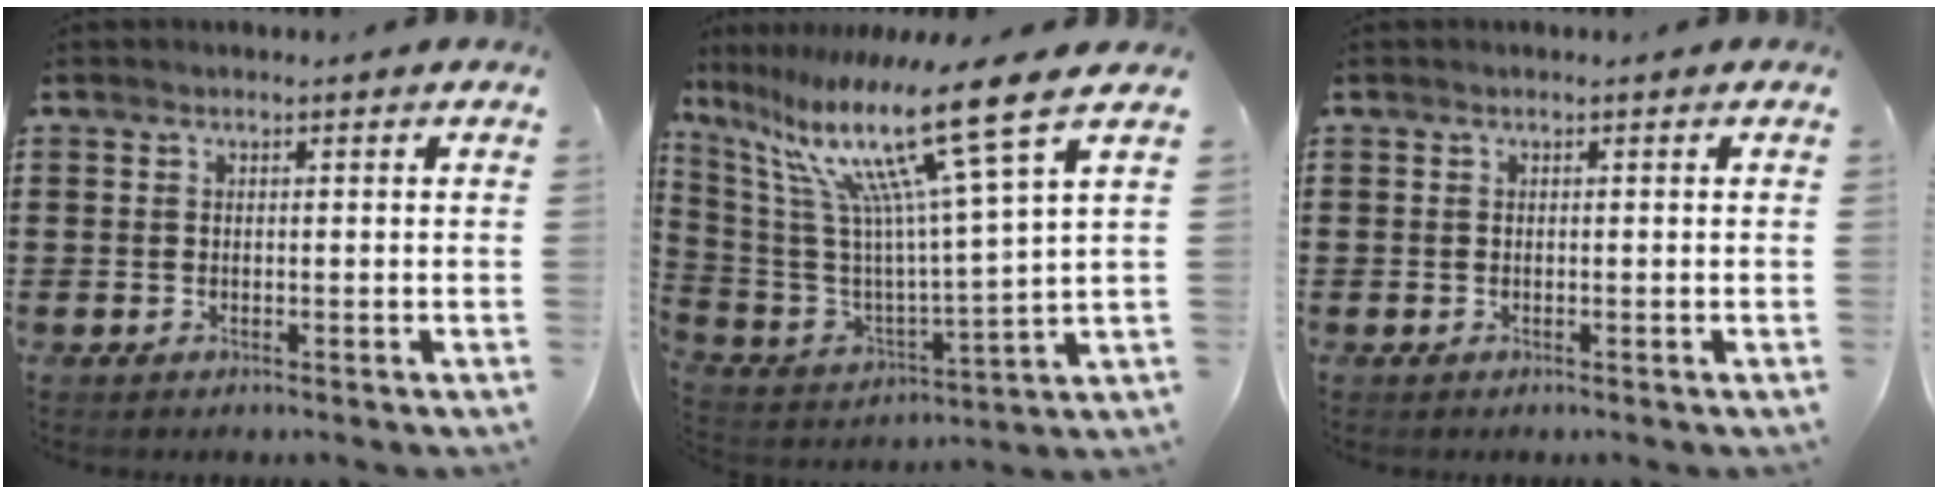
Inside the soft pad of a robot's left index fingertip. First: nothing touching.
{"total": 17.9, "force": [11.5, 1.4, 13.7], "torque": [-0.284, -0.069, 0.176]}
{"total": 0.0}